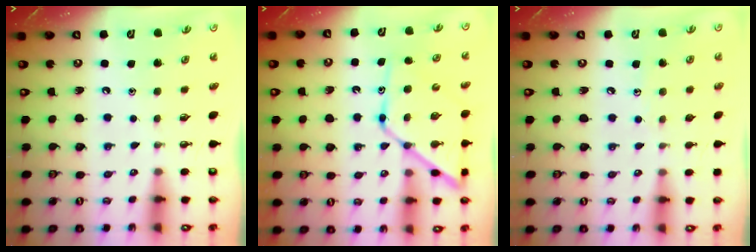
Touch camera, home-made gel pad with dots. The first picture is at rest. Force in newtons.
{"total": 14.1, "press": 14.1, "slide": 1.3}
{"total": 4.8, "press": 4.8, "slide": 0.5}